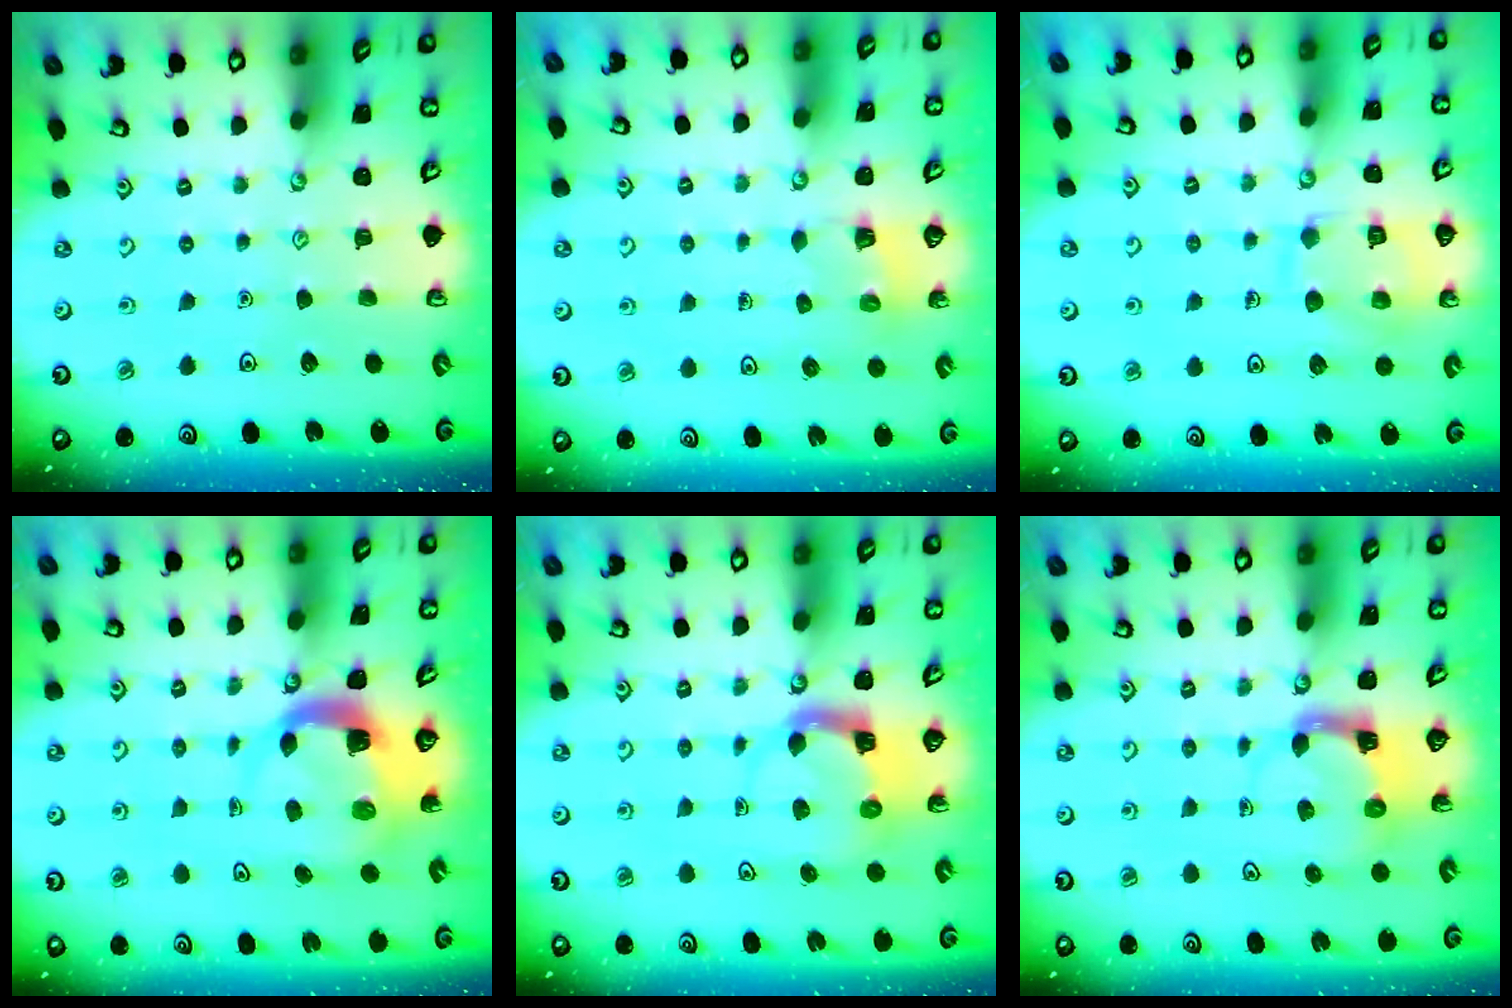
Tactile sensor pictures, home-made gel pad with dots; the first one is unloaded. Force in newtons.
{"total": 2.6, "press": 2.6, "slide": 0.3}
{"total": 11.5, "press": 11.5, "slide": 1.0}
{"total": 4.8, "press": 4.8, "slide": 0.7}
{"total": 3.6, "press": 3.6, "slide": 0.6}
{"total": 3.4, "press": 3.4, "slide": 0.5}